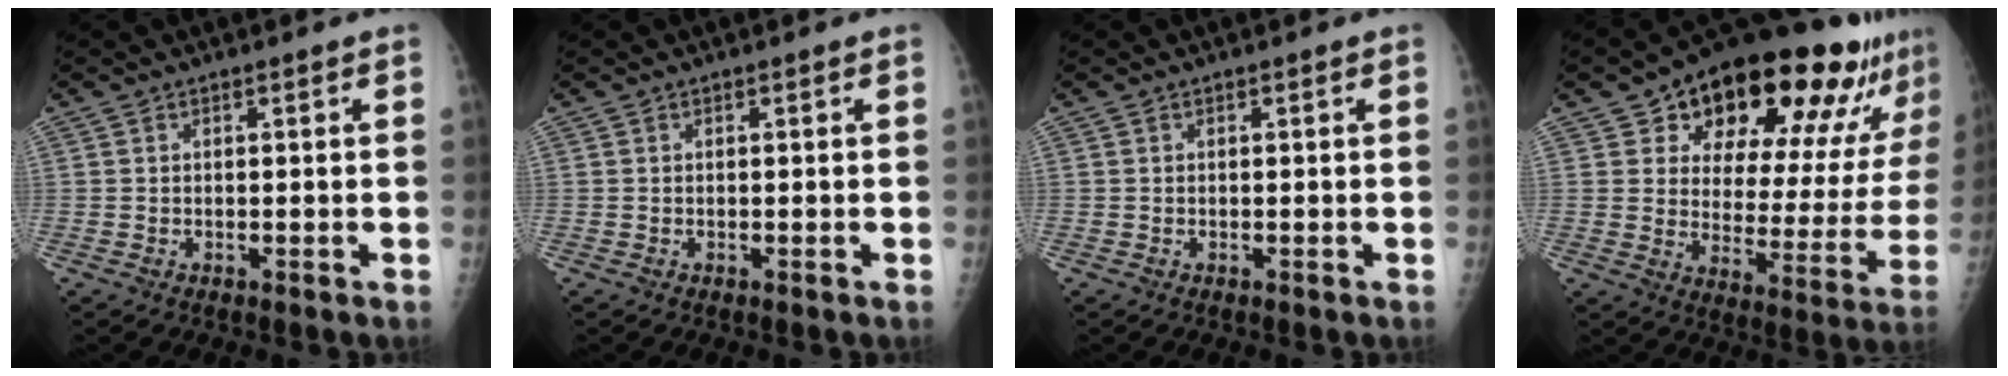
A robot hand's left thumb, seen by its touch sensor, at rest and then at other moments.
{"total": 0.0}
{"total": 0.0}
{"total": 25.6, "force": [16.7, 10.7, 16.3], "torque": [-0.203, -0.053, 0.233]}